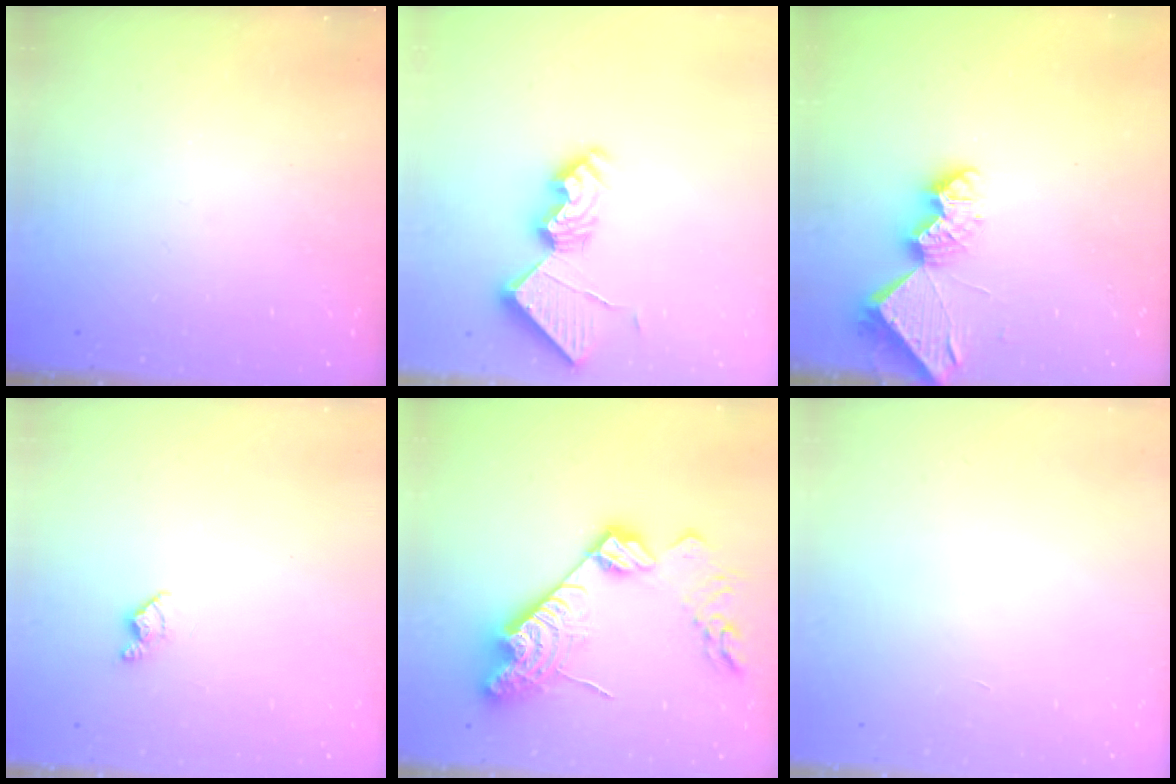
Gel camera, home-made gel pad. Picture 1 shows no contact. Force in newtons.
{"total": 17.4, "press": 17.4, "slide": 0.2}
{"total": 8.8, "press": 8.8, "slide": 1.0}
{"total": 4.6, "press": 4.6, "slide": 0.7}
{"total": 20.3, "press": 20.2, "slide": 1.8}
{"total": 0.0}